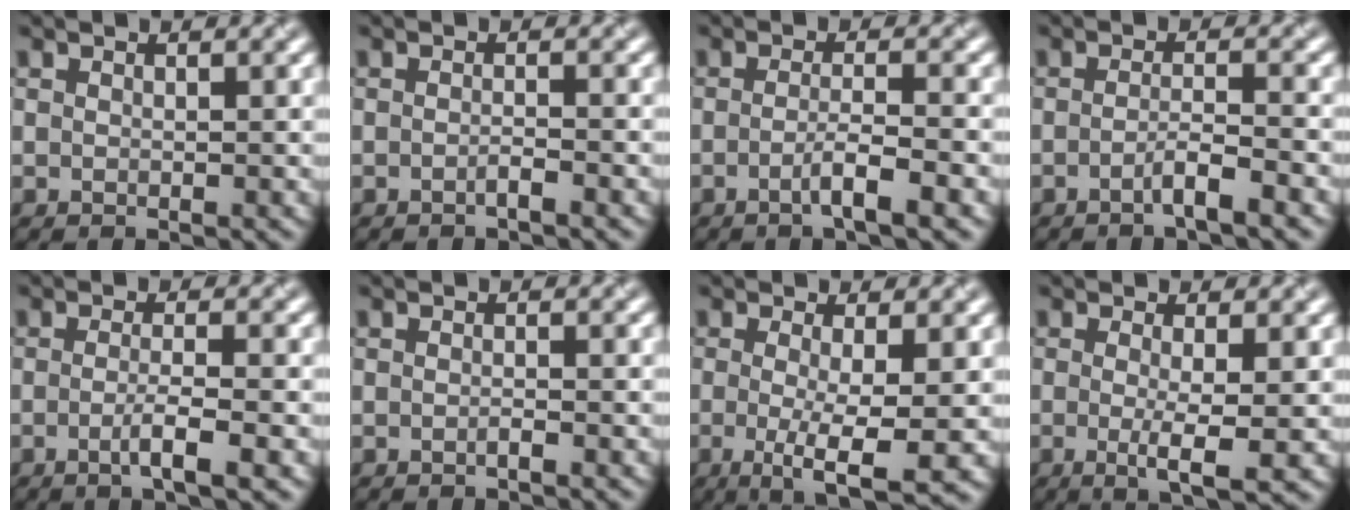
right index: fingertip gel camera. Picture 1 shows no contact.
{"total": 1.4, "force": [-1.1, 0.2, 0.9], "torque": [-0.009, 0.006, -0.016]}
{"total": 3.3, "force": [-1.8, 0.4, 2.8], "torque": [-0.044, 0.008, -0.027]}
{"total": 2.7, "force": [-1.8, 0.2, 2.0], "torque": [-0.029, 0.011, -0.032]}
{"total": 3.2, "force": [-1.5, 0.5, 2.8], "torque": [-0.043, 0.003, -0.018]}
{"total": 1.1, "force": [-0.9, 0.2, 0.6], "torque": [-0.005, 0.004, -0.012]}
{"total": 5.8, "force": [-1.6, 1.0, 5.5], "torque": [-0.084, -0.006, -0.017]}
{"total": 3.4, "force": [-1.0, 0.4, 3.2], "torque": [-0.058, -0.004, -0.006]}